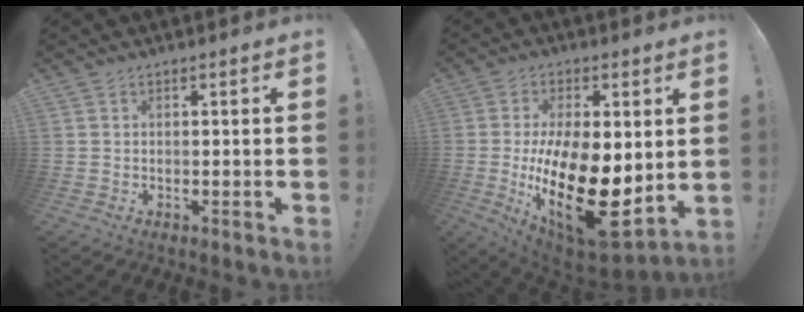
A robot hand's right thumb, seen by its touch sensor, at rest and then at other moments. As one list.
[{"total": 24.2, "force": [-3.4, 11.7, 21.0], "torque": [-0.378, -0.009, -0.038]}]